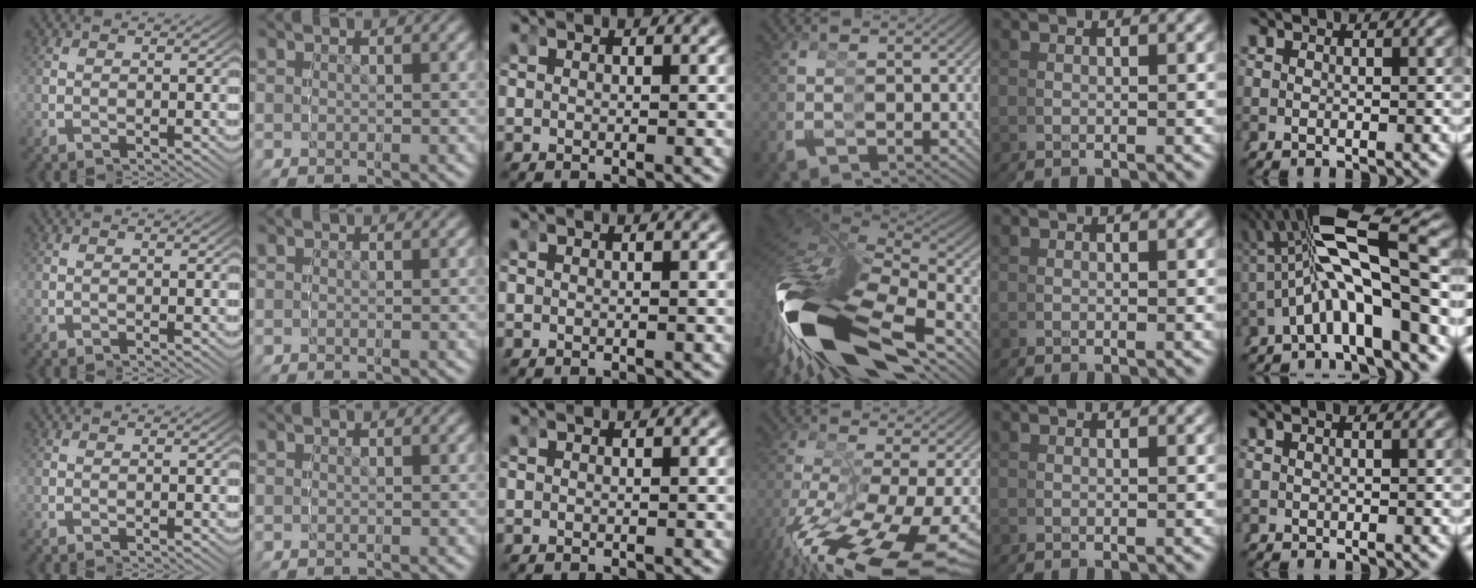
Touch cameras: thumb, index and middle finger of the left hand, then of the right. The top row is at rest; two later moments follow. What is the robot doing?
{"motion": "grasp_and_lifting", "object": "glasses"}